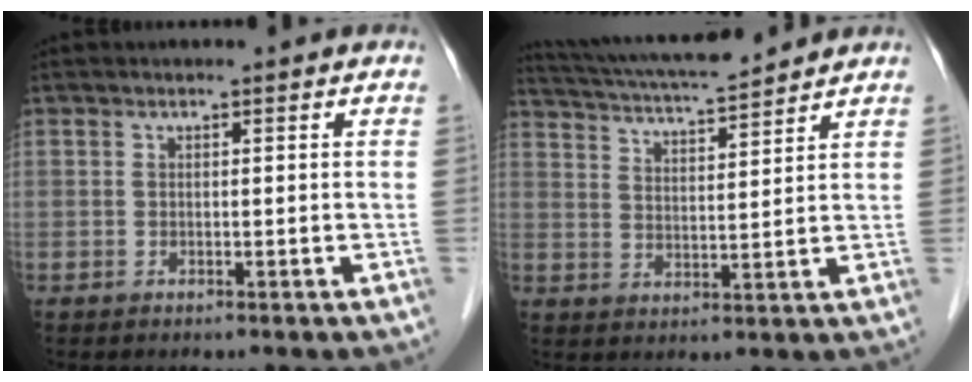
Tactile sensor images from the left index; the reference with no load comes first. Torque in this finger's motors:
{"motor_torque": [0.86, -1.02, 0.31, 0.07]}